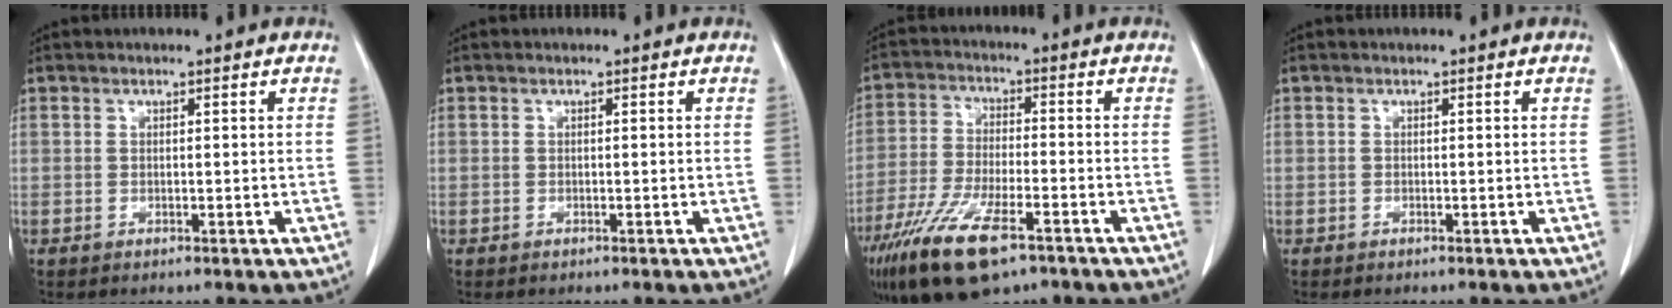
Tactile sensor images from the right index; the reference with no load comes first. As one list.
[{"total": 0.0}, {"total": 13.8, "force": [-8.7, 3.7, 10.0], "torque": [-0.199, -0.027, -0.154]}, {"total": 0.0}]